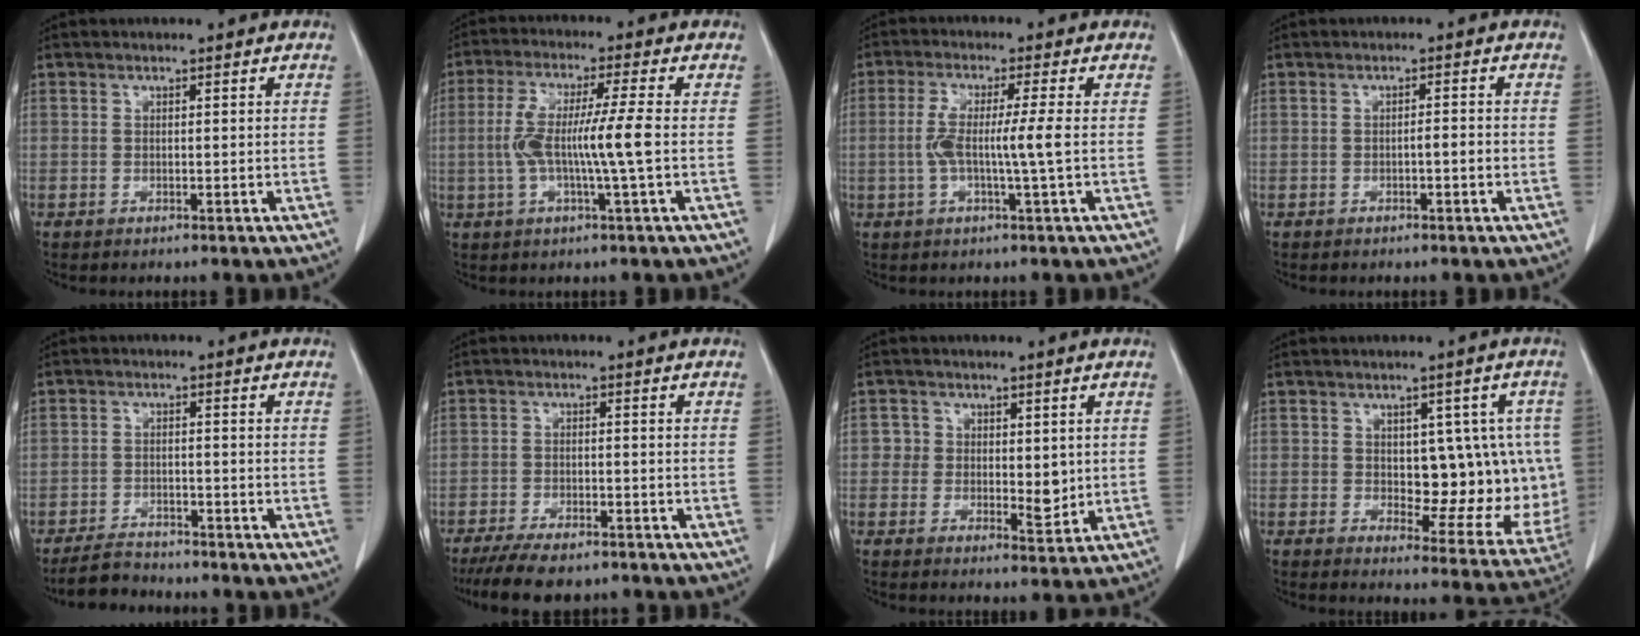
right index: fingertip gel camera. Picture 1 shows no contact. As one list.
[{"total": 8.8, "force": [-0.8, -0.3, 8.8], "torque": [-0.176, 0.010, -0.018]}, {"total": 6.2, "force": [-0.5, -0.5, 6.2], "torque": [-0.125, 0.003, -0.009]}, {"total": 1.4, "force": [-0.5, 0.2, 1.3], "torque": [-0.019, 0.003, -0.008]}, {"total": 4.4, "force": [-4.2, 1.3, 0.6], "torque": [-0.014, -0.008, -0.073]}, {"total": 9.8, "force": [-7.8, 3.1, 4.9], "torque": [-0.075, -0.009, -0.119]}, {"total": 4.8, "force": [0.5, 3.6, 3.0], "torque": [-0.026, -0.003, 0.010]}, {"total": 12.2, "force": [0.7, 6.3, 10.4], "torque": [-0.103, 0.012, 0.024]}]